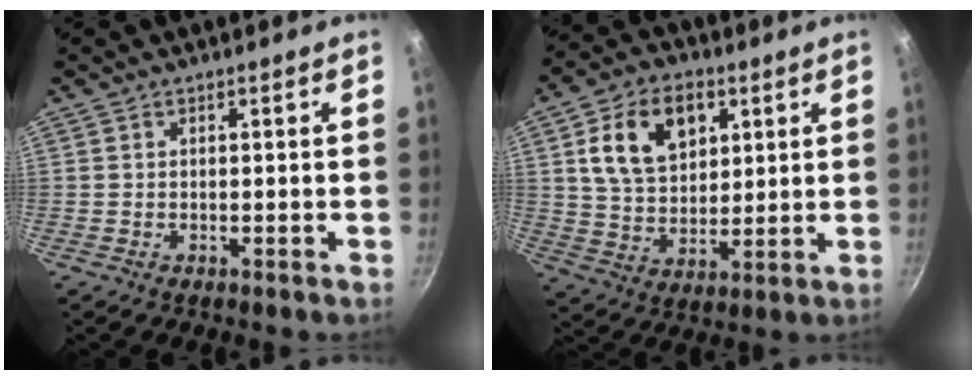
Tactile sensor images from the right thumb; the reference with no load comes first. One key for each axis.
{"total": 14.6, "fx": 5.1, "fy": 9.9, "fz": 9.5, "tx": -0.135, "ty": -0.007, "tz": 0.087}